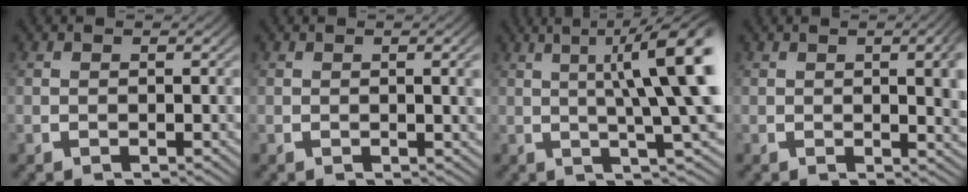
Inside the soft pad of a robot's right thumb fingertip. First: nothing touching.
{"total": 1.5, "force": [0.2, 0.1, 1.5], "torque": [-0.017, 0.000, 0.005]}
{"total": 11.9, "force": [3.2, 4.8, 10.4], "torque": [-0.122, 0.011, 0.036]}
{"total": 4.3, "force": [0.4, 1.3, 4.0], "torque": [-0.039, -0.002, 0.008]}